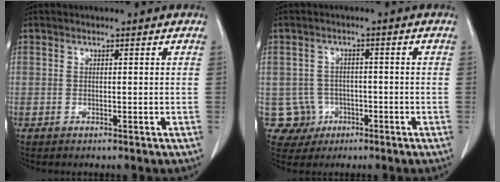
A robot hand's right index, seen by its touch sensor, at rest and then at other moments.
{"total": 4.9, "force": [-1.5, 4.7, -0.1], "torque": [0.008, 0.013, -0.019]}